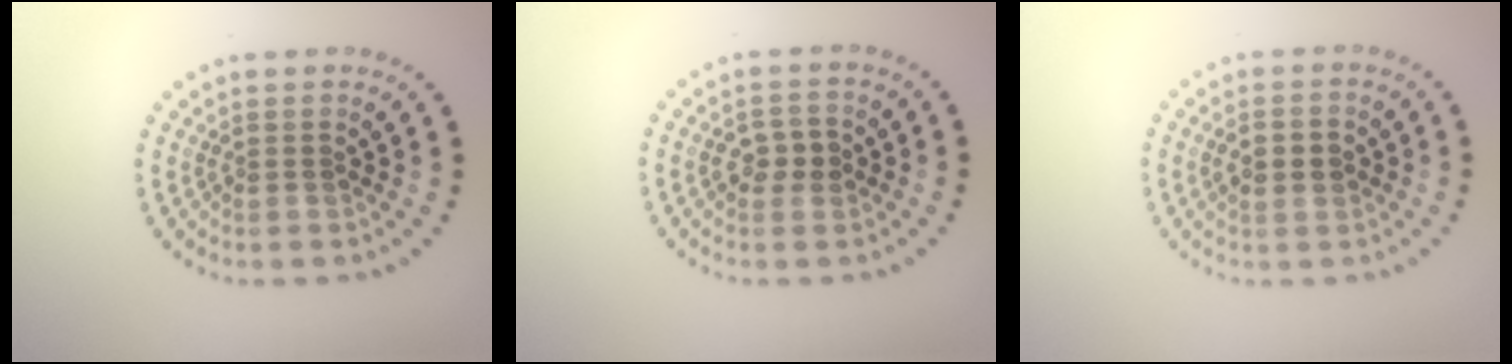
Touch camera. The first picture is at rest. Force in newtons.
{"total": 2.4, "press": 2.3, "slide": 0.3}
{"total": 2.4, "press": 2.4, "slide": 0.1}